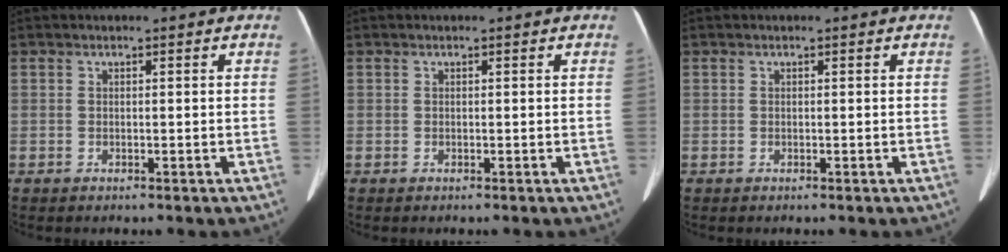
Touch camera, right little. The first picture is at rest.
{"total": 0.0}
{"total": 0.0}